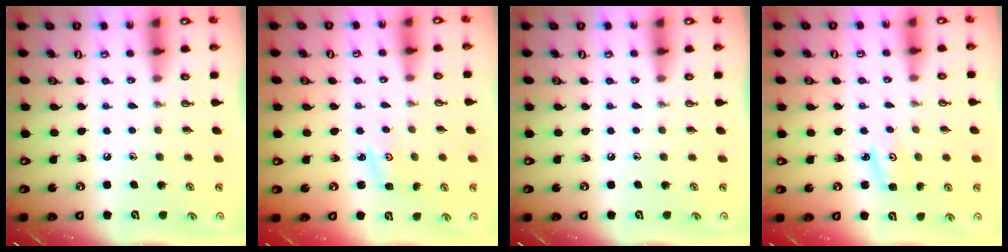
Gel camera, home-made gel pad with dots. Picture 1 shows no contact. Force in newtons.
{"total": 2.3, "press": 2.2, "slide": 0.4}
{"total": 0.0}
{"total": 2.9, "press": 2.9, "slide": 0.2}